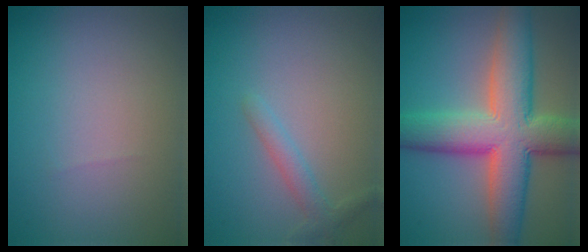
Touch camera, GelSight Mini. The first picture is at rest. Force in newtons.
{"total": 1.7, "press": 1.7, "slide": 0.1}
{"total": 10.7, "press": 10.7, "slide": 0.4}